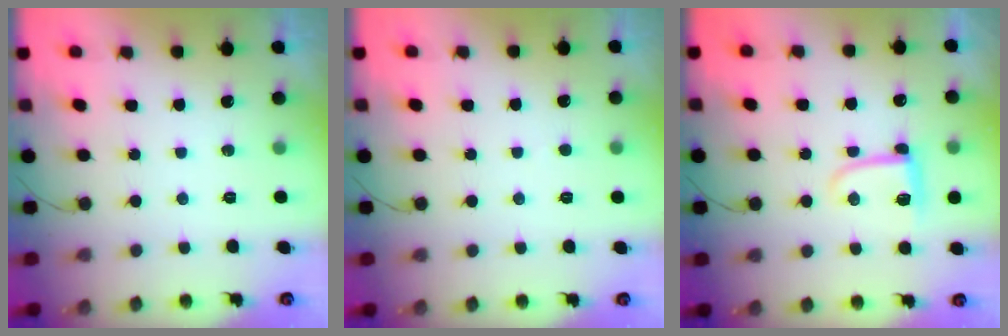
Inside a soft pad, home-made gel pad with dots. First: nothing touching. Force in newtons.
{"total": 2.5, "press": 2.5, "slide": 0.2}
{"total": 8.0, "press": 7.9, "slide": 0.4}